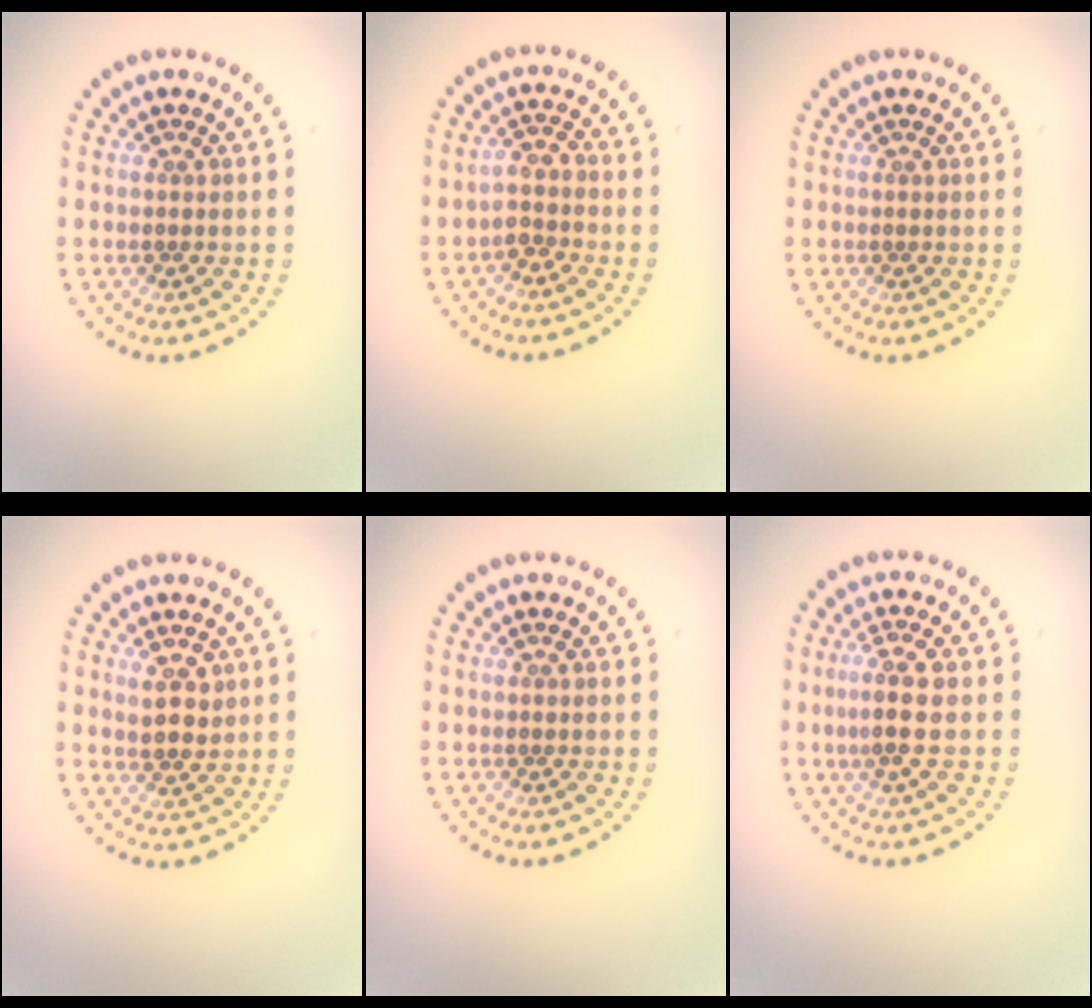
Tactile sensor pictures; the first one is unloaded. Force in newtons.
{"total": 2.0, "press": 1.8, "slide": 1.0}
{"total": 0.0}
{"total": 2.4, "press": 2.3, "slide": 0.8}
{"total": 0.0}
{"total": 2.9, "press": 2.7, "slide": 1.2}